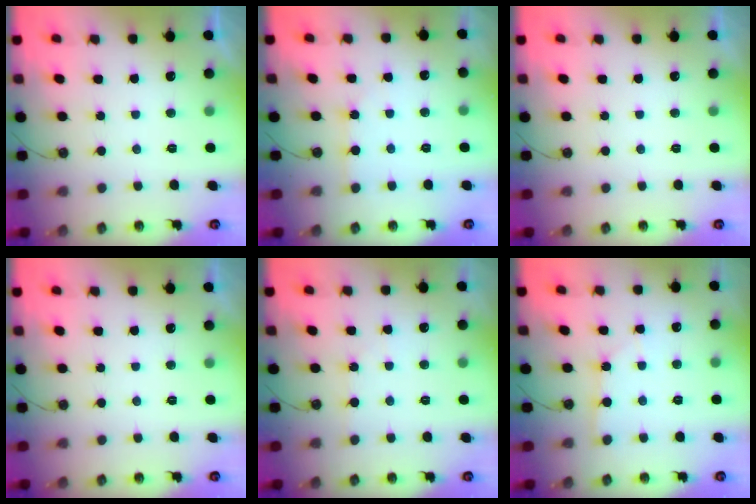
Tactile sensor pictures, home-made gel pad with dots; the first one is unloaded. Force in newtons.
{"total": 2.4, "press": 2.4, "slide": 0.3}
{"total": 0.0}
{"total": 0.8, "press": 0.5, "slide": 0.6}
{"total": 2.5, "press": 2.5, "slide": 0.4}
{"total": 1.3, "press": 1.3, "slide": 0.2}